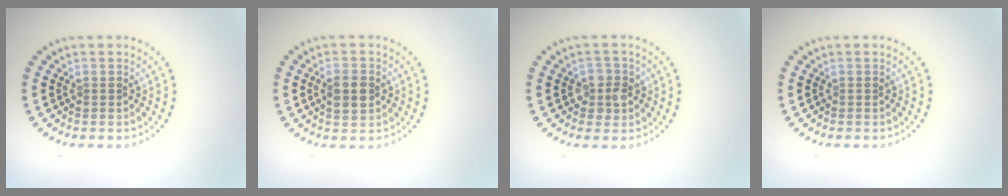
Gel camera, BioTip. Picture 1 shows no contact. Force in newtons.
{"total": 2.8, "press": 2.8, "slide": 0.1}
{"total": 2.3, "press": 2.1, "slide": 0.8}
{"total": 0.0}